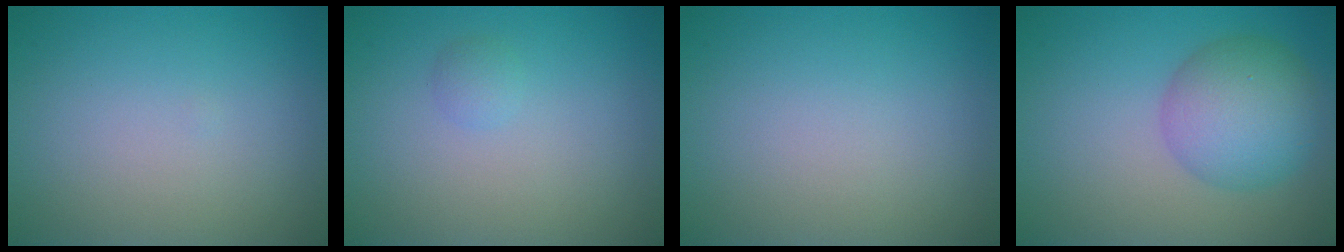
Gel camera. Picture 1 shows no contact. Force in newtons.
{"total": 0.9, "press": 0.8, "slide": 0.0}
{"total": 0.0}
{"total": 5.9, "press": 5.8, "slide": 0.2}